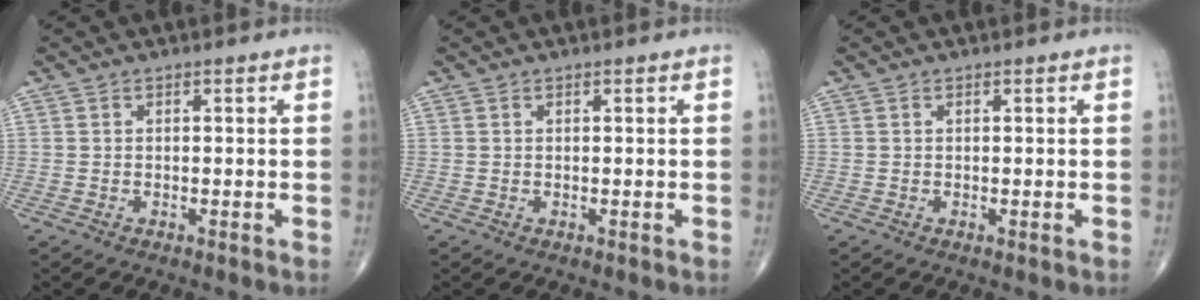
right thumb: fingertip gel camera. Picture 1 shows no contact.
{"total": 0.0}
{"total": 0.0}